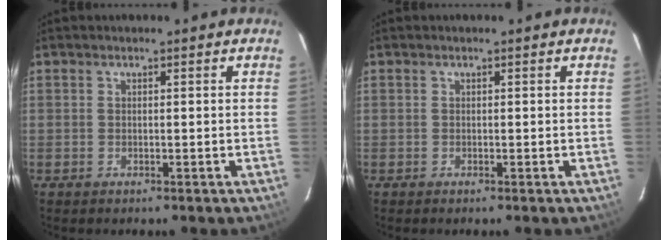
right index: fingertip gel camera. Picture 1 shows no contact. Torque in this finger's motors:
{"motor_torque": [0.03, 0.03, -0.04, -0.04]}